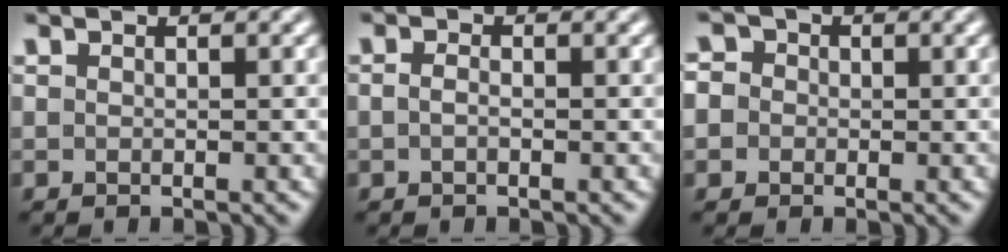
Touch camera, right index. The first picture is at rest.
{"total": 0.8, "force": [-0.4, 0.1, 0.7], "torque": [-0.015, -0.003, -0.005]}
{"total": 4.4, "force": [-0.1, 4.1, 1.5], "torque": [-0.036, -0.002, -0.012]}